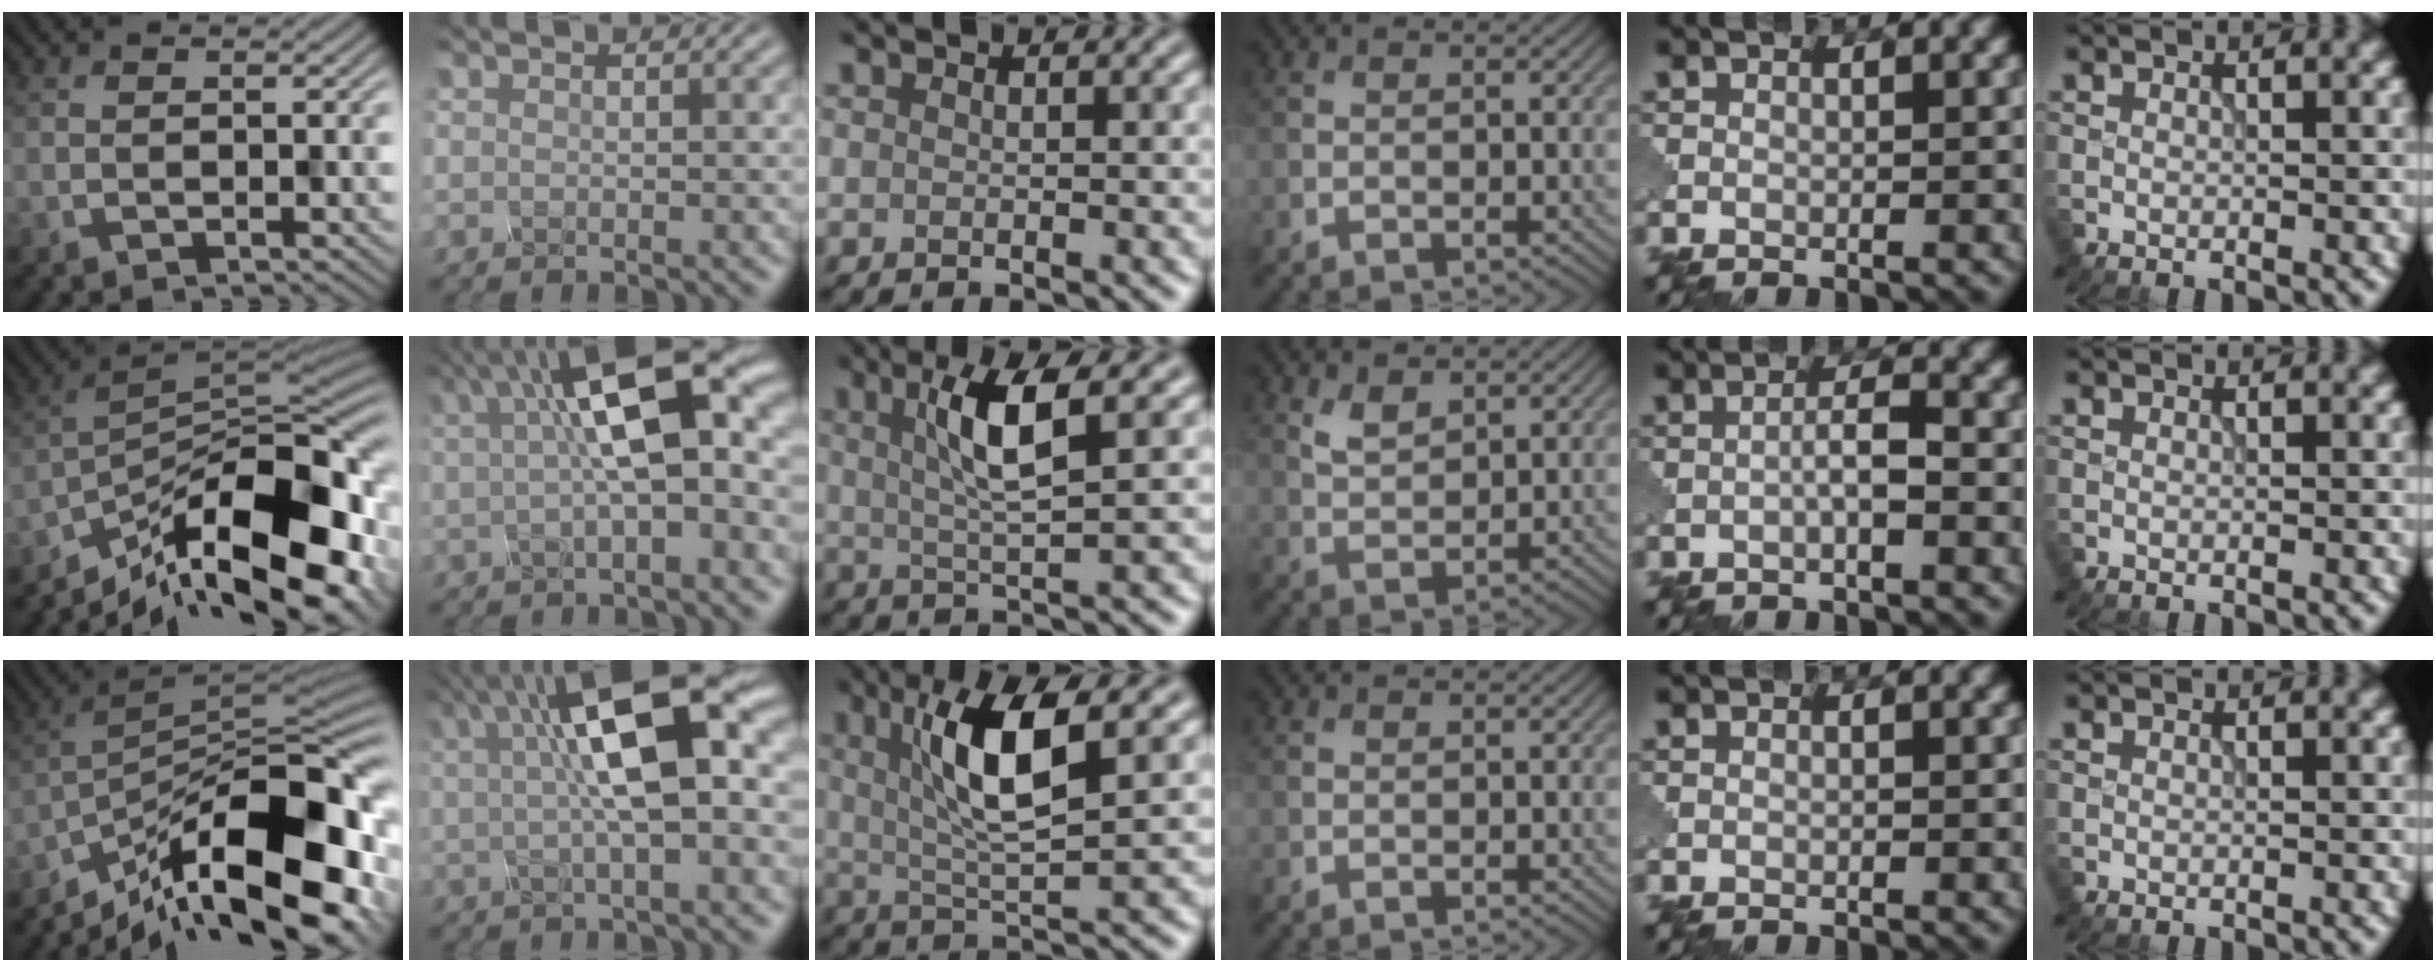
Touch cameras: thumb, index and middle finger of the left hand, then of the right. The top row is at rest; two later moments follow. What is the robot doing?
{"motion": "assemble", "object": "glue stick"}